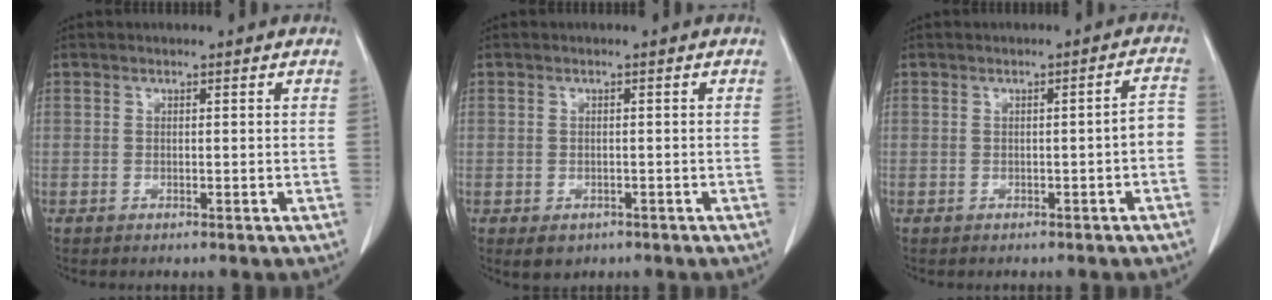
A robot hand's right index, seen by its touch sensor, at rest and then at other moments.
{"total": 2.5, "force": [-1.3, 1.8, 1.0], "torque": [-0.012, 0.000, -0.008]}
{"total": 3.0, "force": [-0.8, 0.3, 2.9], "torque": [-0.031, 0.010, -0.012]}